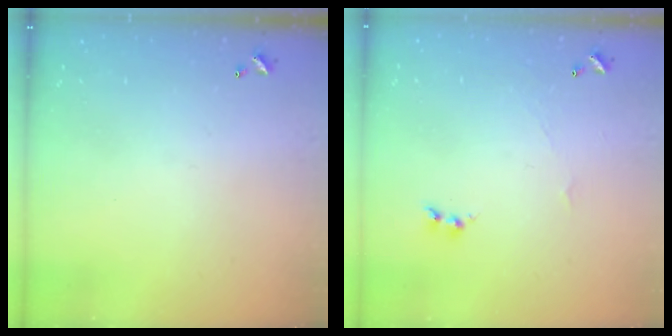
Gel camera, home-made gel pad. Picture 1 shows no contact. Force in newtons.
{"total": 1.7, "press": 1.6, "slide": 0.6}